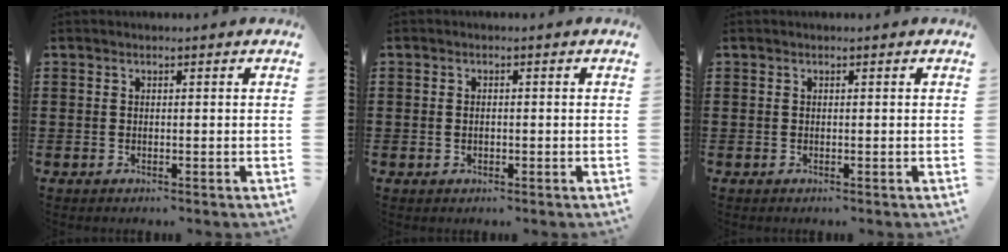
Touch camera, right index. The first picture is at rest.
{"total": 1.0, "force": [-0.1, 0.7, 0.7], "torque": [-0.016, 0.004, -0.004]}
{"total": 0.0}